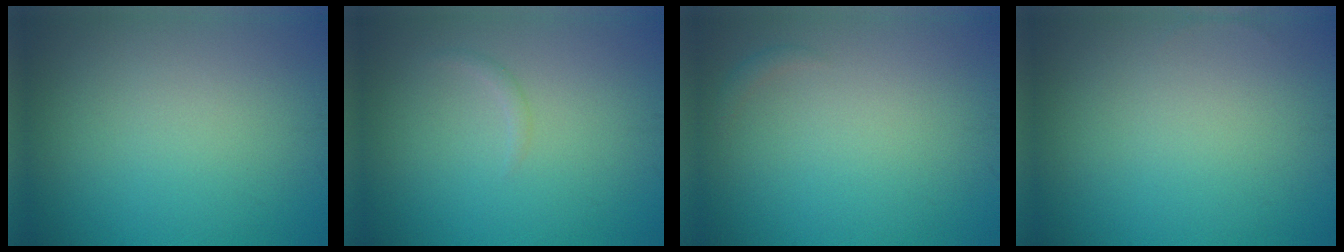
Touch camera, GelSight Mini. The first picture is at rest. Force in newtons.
{"total": 0.6, "press": 0.6, "slide": 0.1}
{"total": 0.6, "press": 0.6, "slide": 0.1}
{"total": 0.0}